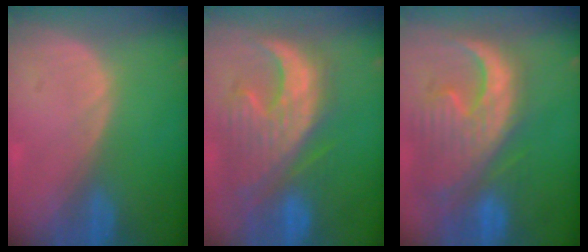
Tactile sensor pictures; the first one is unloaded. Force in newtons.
{"total": 12.2, "press": 11.2, "slide": 4.9}
{"total": 13.5, "press": 11.5, "slide": 7.0}